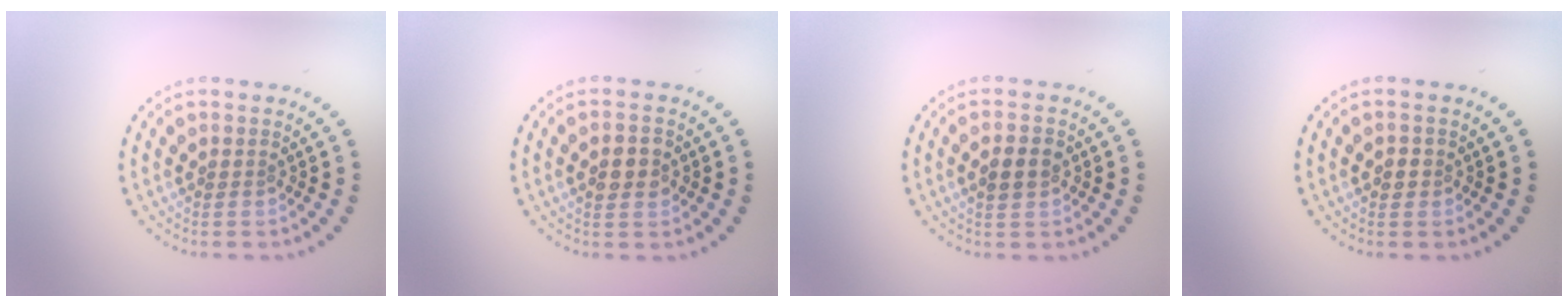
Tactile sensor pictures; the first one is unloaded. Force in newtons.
{"total": 2.8, "press": 2.8, "slide": 0.2}
{"total": 2.3, "press": 2.2, "slide": 0.2}
{"total": 1.0, "press": 0.9, "slide": 0.3}